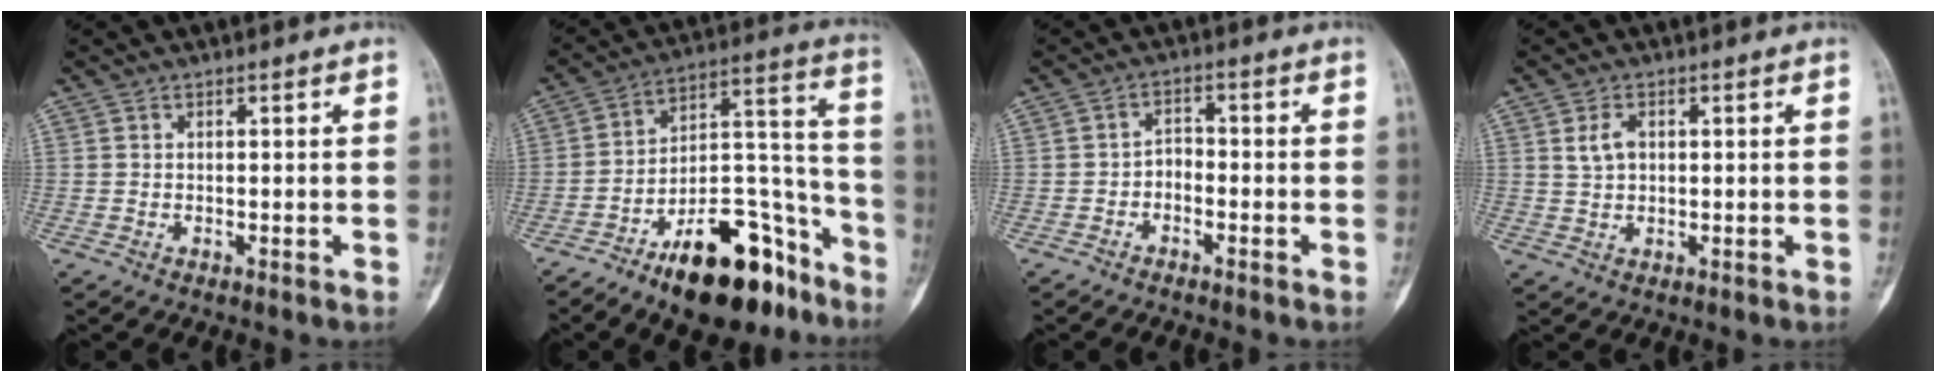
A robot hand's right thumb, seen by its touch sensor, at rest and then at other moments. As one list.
[{"total": 21.9, "force": [-14.2, 9.3, 13.9], "torque": [-0.165, 0.107, -0.226]}, {"total": 2.7, "force": [-1.5, 1.7, 1.4], "torque": [-0.015, 0.022, -0.031]}, {"total": 3.3, "force": [0.9, 2.1, 2.3], "torque": [-0.038, 0.002, 0.019]}]